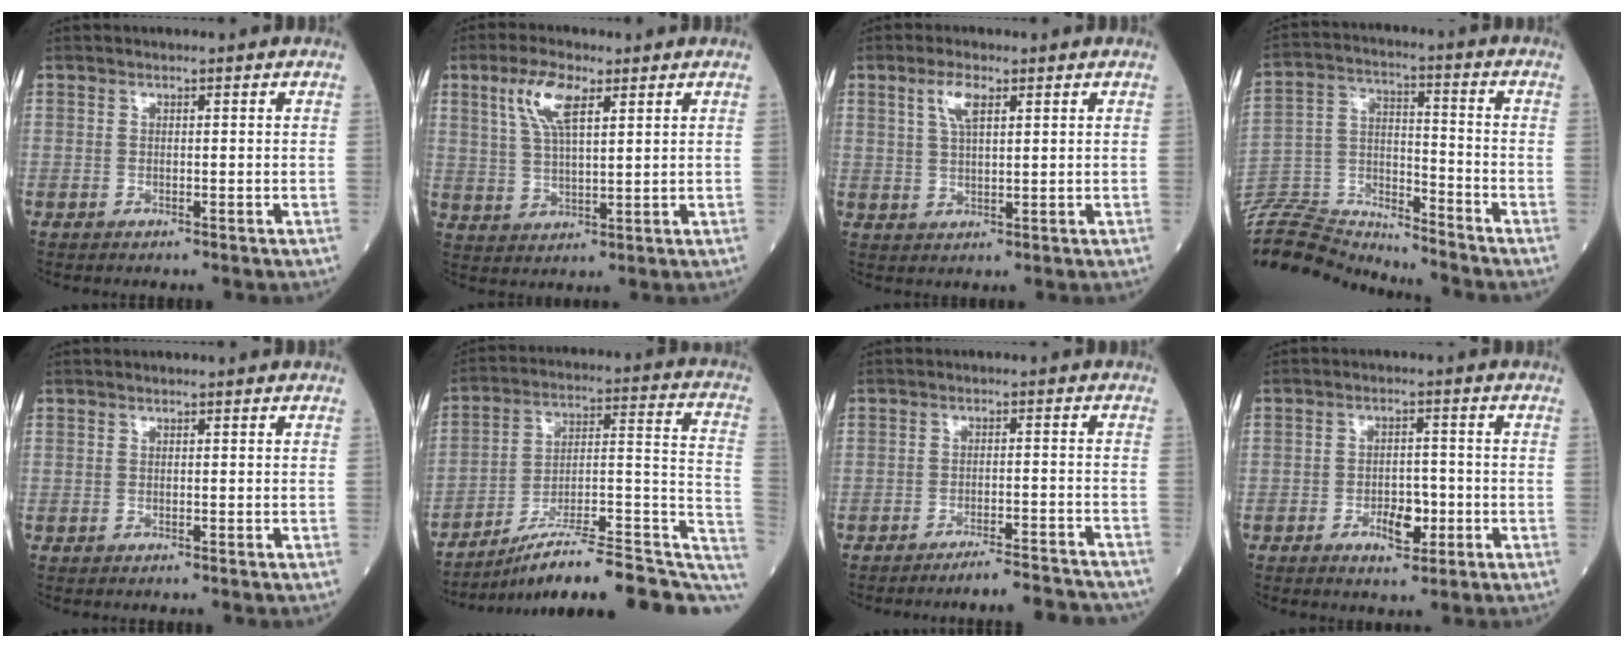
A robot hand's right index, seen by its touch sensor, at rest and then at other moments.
{"total": 7.3, "force": [3.6, 1.9, 6.0], "torque": [-0.127, 0.009, 0.073]}
{"total": 4.1, "force": [2.0, 1.1, 3.4], "torque": [-0.073, 0.005, 0.042]}
{"total": 16.7, "force": [-16.4, 2.1, 1.9], "torque": [-0.054, 0.034, -0.283]}
{"total": 0.0}
{"total": 21.2, "force": [-15.0, 4.1, 14.5], "torque": [-0.152, 0.042, -0.224]}
{"total": 9.1, "force": [-8.9, 0.1, 2.1], "torque": [-0.008, 0.005, -0.122]}
{"total": 4.7, "force": [-1.8, 2.2, 3.7], "torque": [-0.059, 0.003, -0.025]}